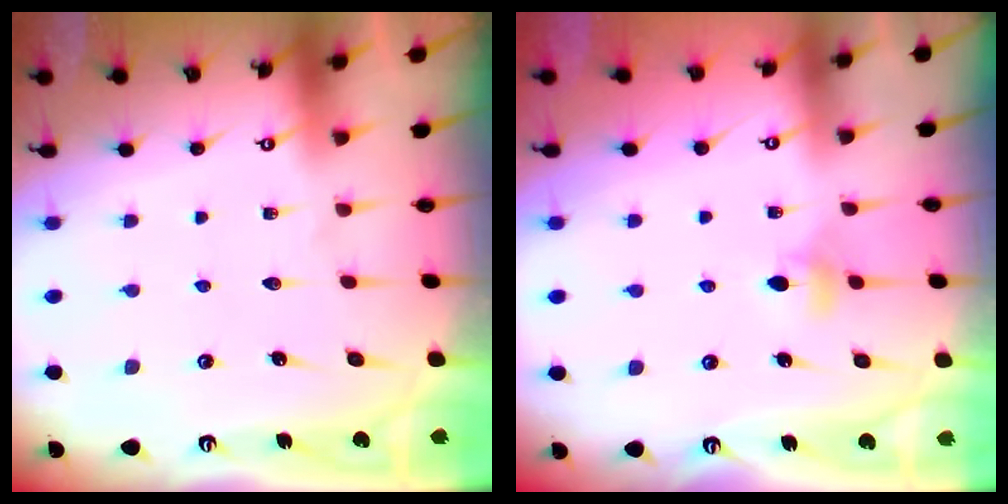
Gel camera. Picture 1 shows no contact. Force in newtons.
{"total": 3.4, "press": 3.3, "slide": 0.8}